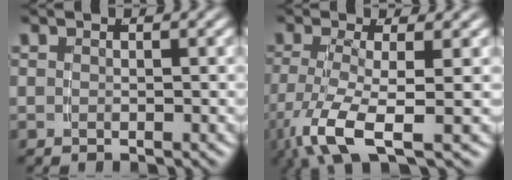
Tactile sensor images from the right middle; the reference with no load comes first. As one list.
[{"total": 6.2, "force": [-3.0, 2.1, 5.0], "torque": [-0.116, -0.037, -0.032]}]